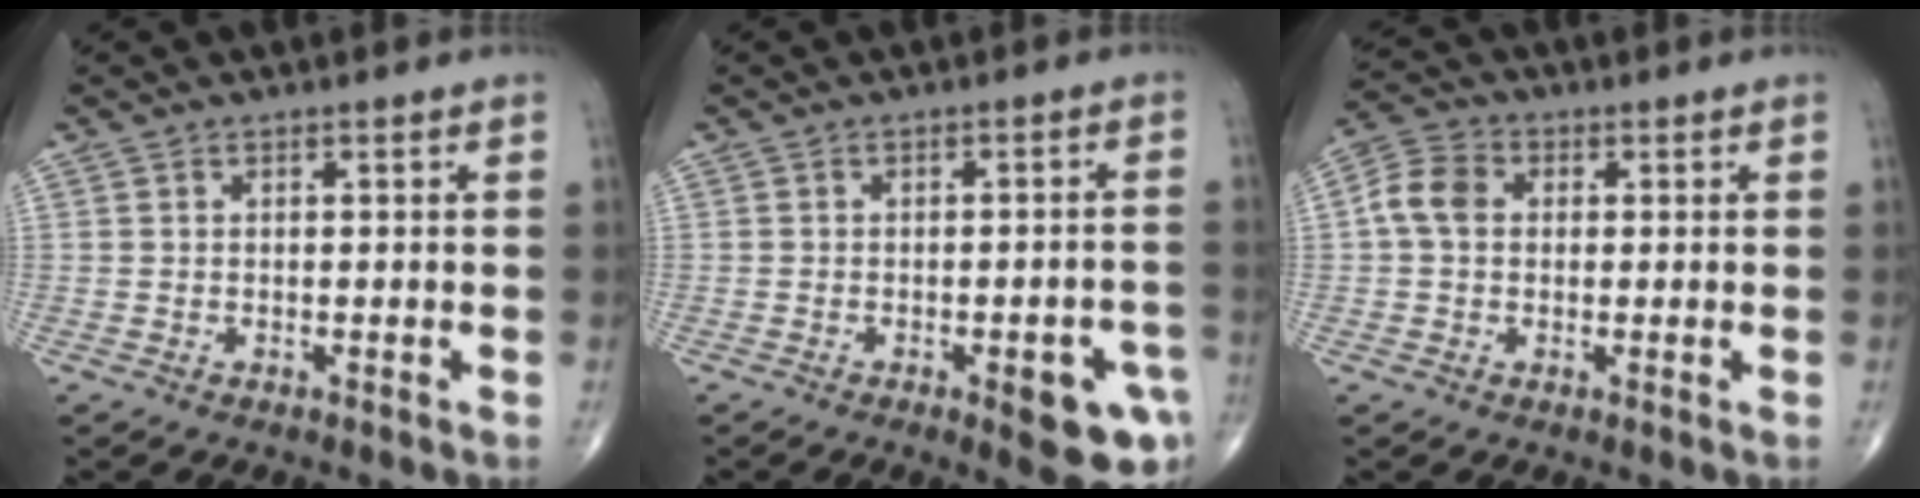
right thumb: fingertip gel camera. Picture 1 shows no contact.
{"total": 9.4, "force": [-4.0, 3.0, 7.9], "torque": [-0.079, 0.014, -0.041]}
{"total": 6.2, "force": [0.5, 4.8, 3.8], "torque": [-0.071, 0.018, 0.002]}